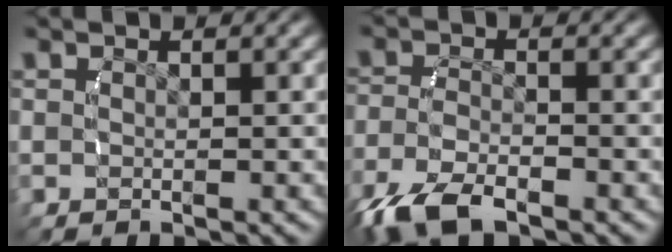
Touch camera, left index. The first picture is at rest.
{"total": 4.9, "force": [-2.9, 2.5, 3.1], "torque": [-0.079, -0.023, -0.035]}